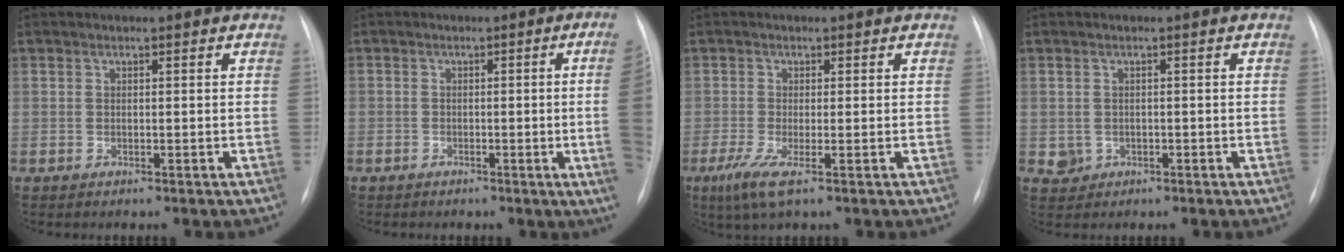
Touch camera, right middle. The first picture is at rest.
{"total": 6.8, "force": [-1.0, -1.6, 6.5], "torque": [-0.056, -0.009, -0.019]}
{"total": 4.0, "force": [-1.8, 0.5, 3.5], "torque": [-0.077, -0.016, -0.033]}
{"total": 2.1, "force": [-0.5, 2.0, 0.5], "torque": [-0.006, 0.004, 0.001]}